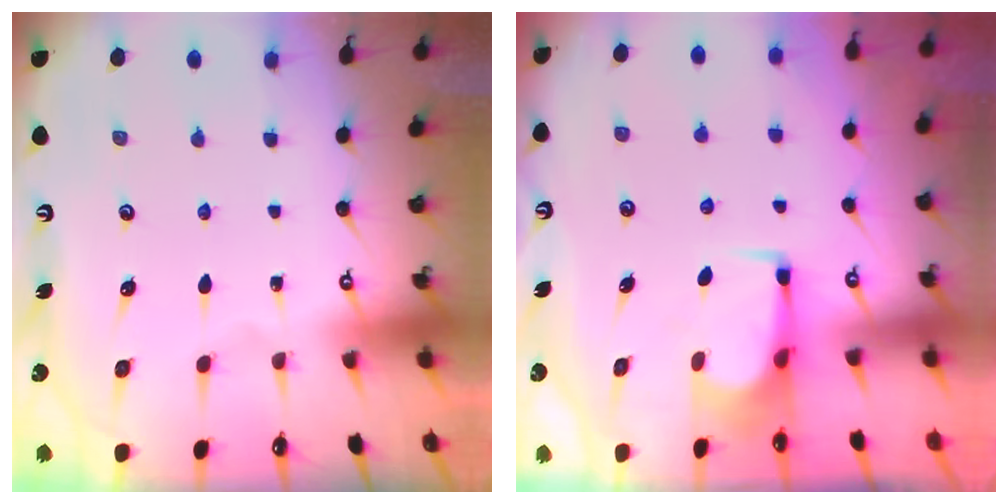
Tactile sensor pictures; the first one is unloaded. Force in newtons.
{"total": 6.4, "press": 6.4, "slide": 0.4}